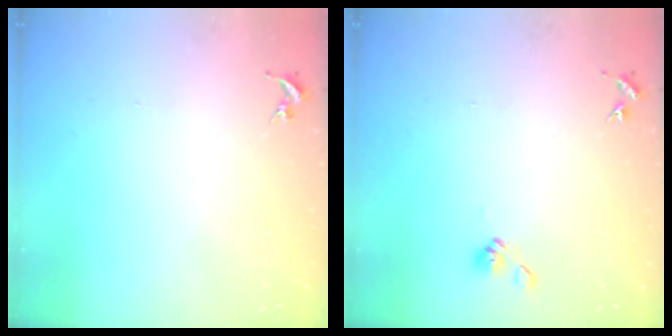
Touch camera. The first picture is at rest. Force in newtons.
{"total": 5.2, "press": 4.8, "slide": 2.1}